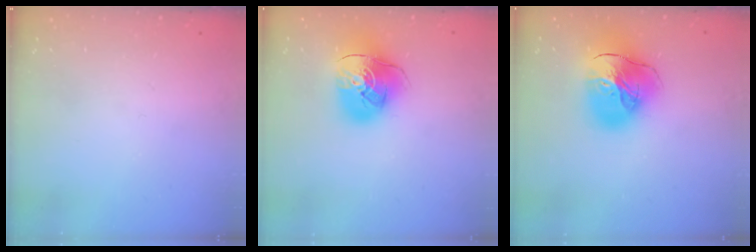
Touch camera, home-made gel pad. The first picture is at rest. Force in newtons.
{"total": 12.8, "press": 12.6, "slide": 1.9}
{"total": 20.3, "press": 20.2, "slide": 2.2}